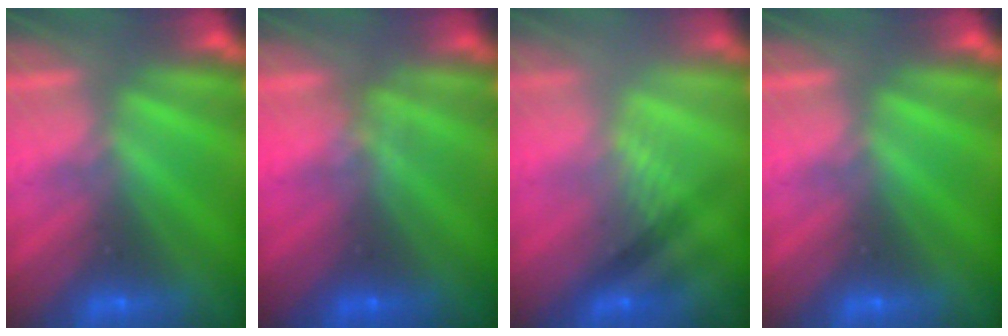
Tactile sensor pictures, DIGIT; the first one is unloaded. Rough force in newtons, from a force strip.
{"total": 1.2}
{"total": 2.2}
{"total": 0.0}